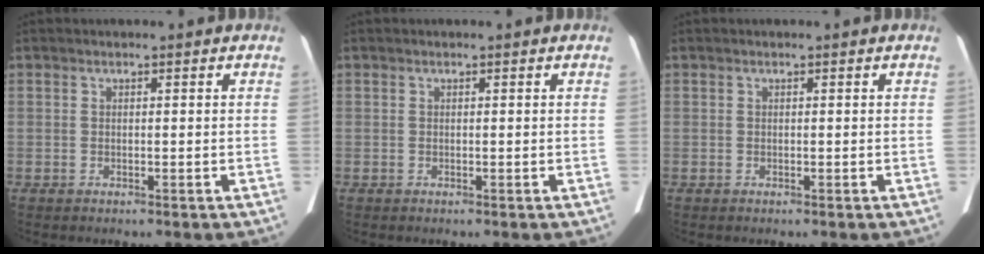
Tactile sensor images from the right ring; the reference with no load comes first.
{"total": 0.0}
{"total": 0.0}